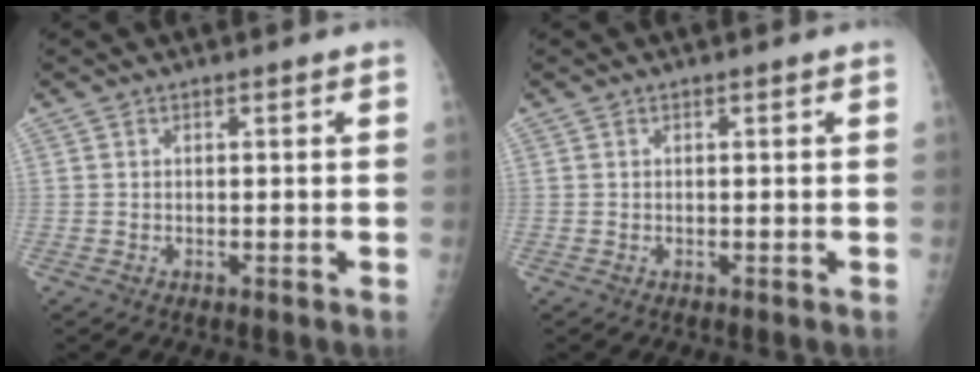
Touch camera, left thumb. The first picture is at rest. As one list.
[{"total": 0.0}]